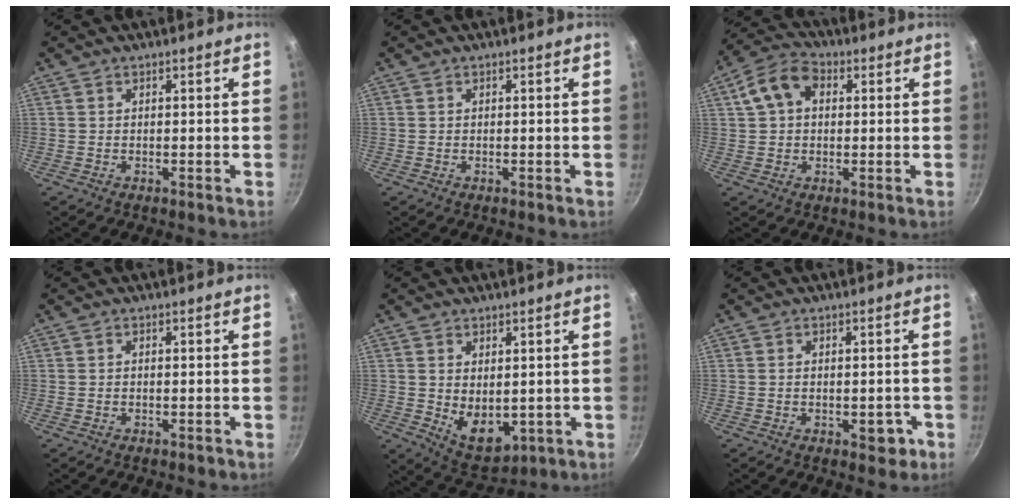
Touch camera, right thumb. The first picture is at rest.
{"total": 0.0}
{"total": 9.0, "force": [2.3, 6.4, 6.0], "torque": [-0.096, 0.022, 0.027]}
{"total": 0.8, "force": [-0.5, 0.4, 0.5], "torque": [-0.009, 0.003, -0.006]}
{"total": 8.3, "force": [0.1, 5.3, 6.4], "torque": [-0.086, -0.022, 0.023]}
{"total": 3.9, "force": [-1.4, 2.1, 2.9], "torque": [-0.016, 0.012, -0.015]}